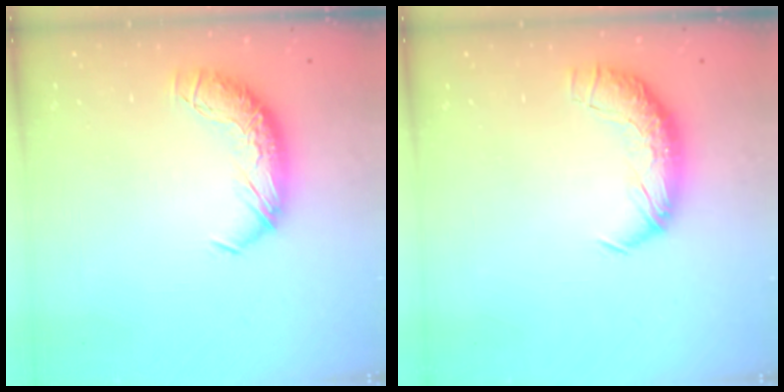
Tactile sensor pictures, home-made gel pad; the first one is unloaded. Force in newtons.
{"total": 2.4, "press": 1.2, "slide": 2.1}